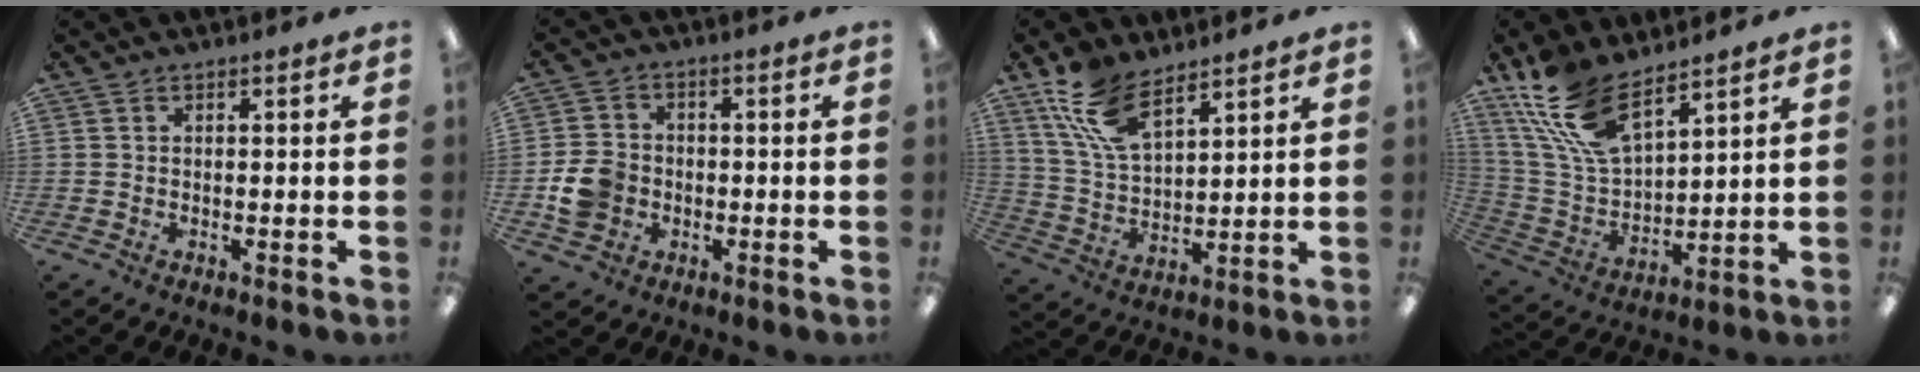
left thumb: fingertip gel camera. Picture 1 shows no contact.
{"total": 7.5, "force": [-1.8, 6.3, 3.5], "torque": [-0.072, 0.014, -0.031]}
{"total": 13.0, "force": [8.7, 5.8, 7.9], "torque": [-0.177, -0.026, 0.163]}
{"total": 15.9, "force": [10.9, 6.3, 9.7], "torque": [-0.234, -0.046, 0.199]}